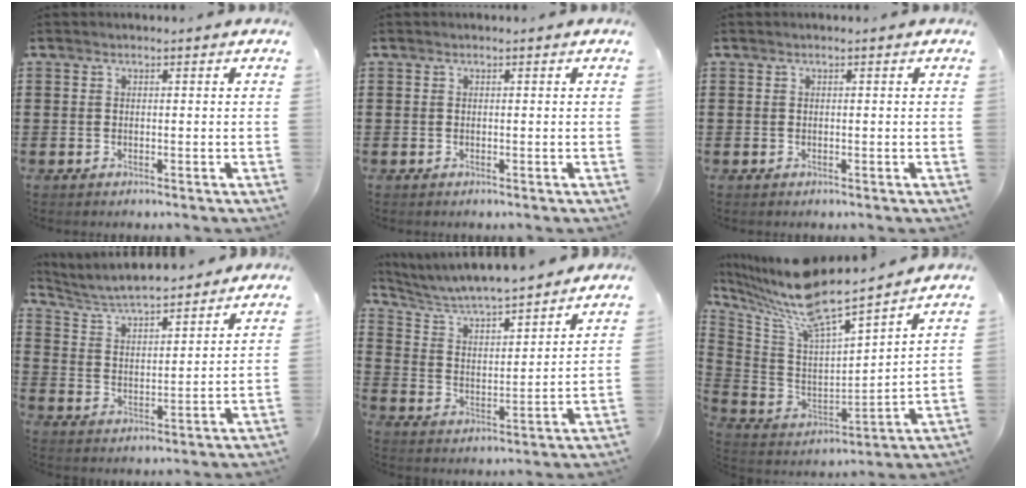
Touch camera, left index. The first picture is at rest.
{"total": 0.0}
{"total": 0.0}
{"total": 5.3, "force": [5.1, 0.3, 1.4], "torque": [-0.051, -0.031, 0.086]}
{"total": 5.3, "force": [5.0, 0.7, 1.6], "torque": [-0.055, -0.033, 0.080]}
{"total": 10.2, "force": [9.0, 0.8, 4.8], "torque": [-0.135, -0.066, 0.148]}